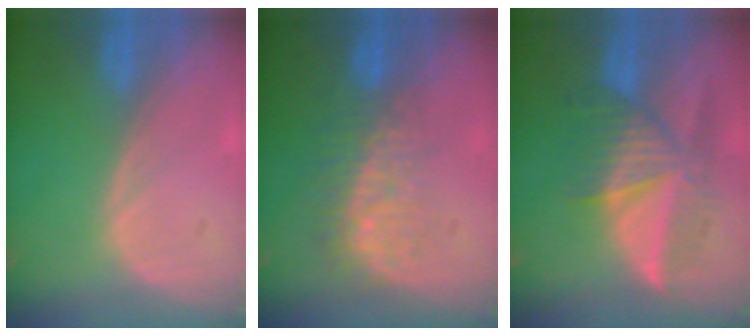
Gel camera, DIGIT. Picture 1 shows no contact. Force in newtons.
{"total": 8.3, "press": 7.4, "slide": 3.7}
{"total": 7.7, "press": 7.4, "slide": 2.0}